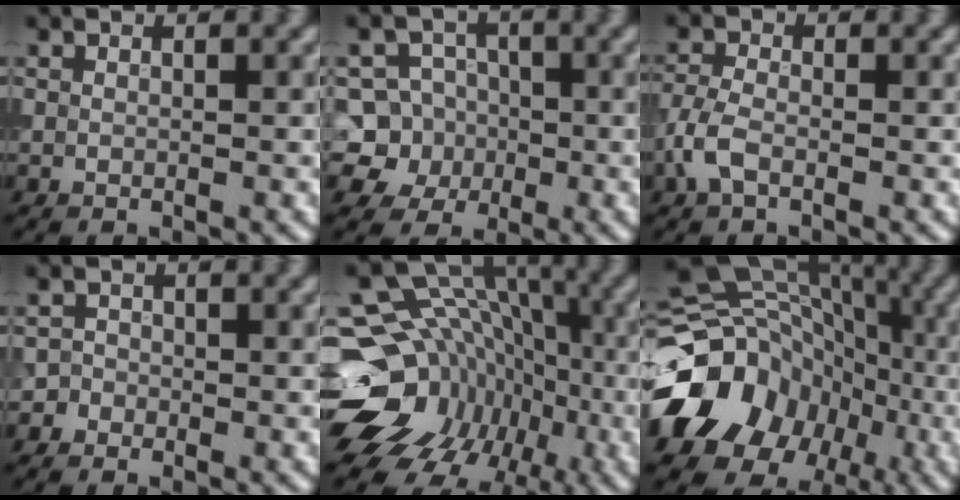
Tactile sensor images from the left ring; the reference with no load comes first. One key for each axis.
{"total": 7.0, "fx": -1.4, "fy": 6.6, "fz": 1.7, "tx": -0.017, "ty": 0.023, "tz": -0.055}
{"total": 2.6, "fx": -1.2, "fy": 1.4, "fz": 1.8, "tx": -0.044, "ty": 0.004, "tz": -0.034}
{"total": 1.3, "fx": -0.7, "fy": 1.0, "fz": 0.0, "tx": 0.014, "ty": 0.007, "tz": -0.015}
{"total": 18.0, "fx": -4.4, "fy": 14.4, "fz": 9.8, "tx": -0.158, "ty": -0.002, "tz": -0.076}
{"total": 15.9, "fx": -5.8, "fy": 13.3, "fz": 6.7, "tx": -0.149, "ty": -0.003, "tz": -0.107}